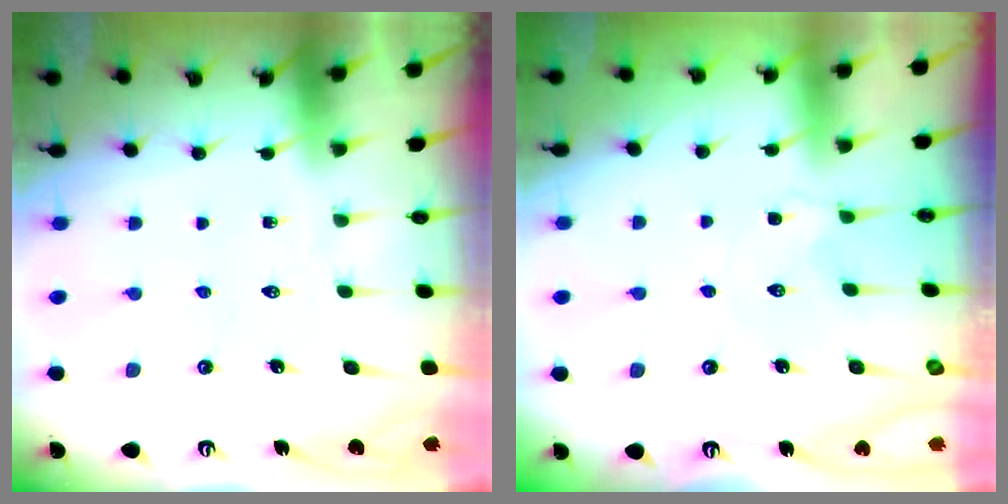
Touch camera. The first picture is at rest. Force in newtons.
{"total": 1.6, "press": 1.6, "slide": 0.4}